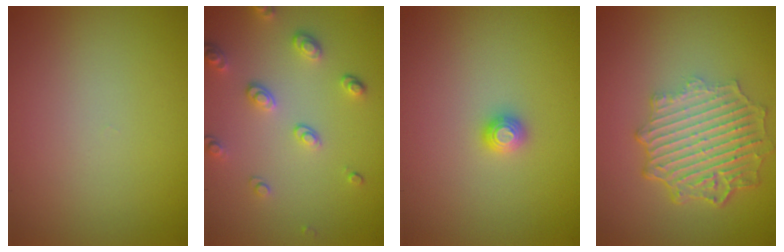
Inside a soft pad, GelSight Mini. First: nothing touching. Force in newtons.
{"total": 2.9, "press": 2.6, "slide": 1.3}
{"total": 1.2, "press": 1.2, "slide": 0.1}
{"total": 6.3, "press": 4.7, "slide": 4.2}